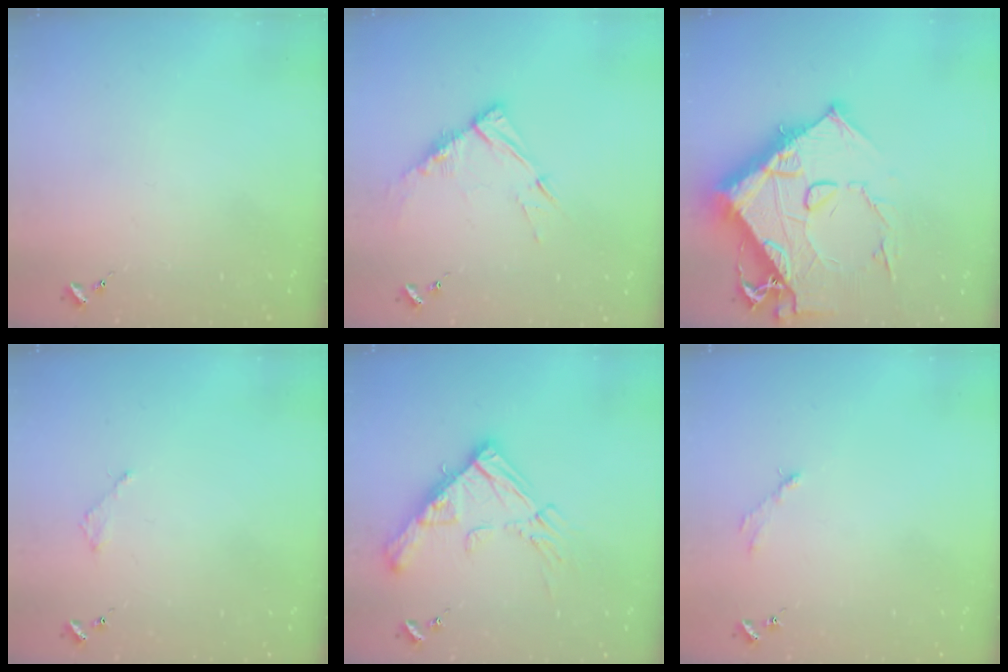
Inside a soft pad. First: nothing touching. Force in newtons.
{"total": 10.5, "press": 10.4, "slide": 1.0}
{"total": 19.8, "press": 19.7, "slide": 2.0}
{"total": 2.0, "press": 2.0, "slide": 0.3}
{"total": 17.3, "press": 17.2, "slide": 1.7}
{"total": 2.8, "press": 2.8, "slide": 0.4}